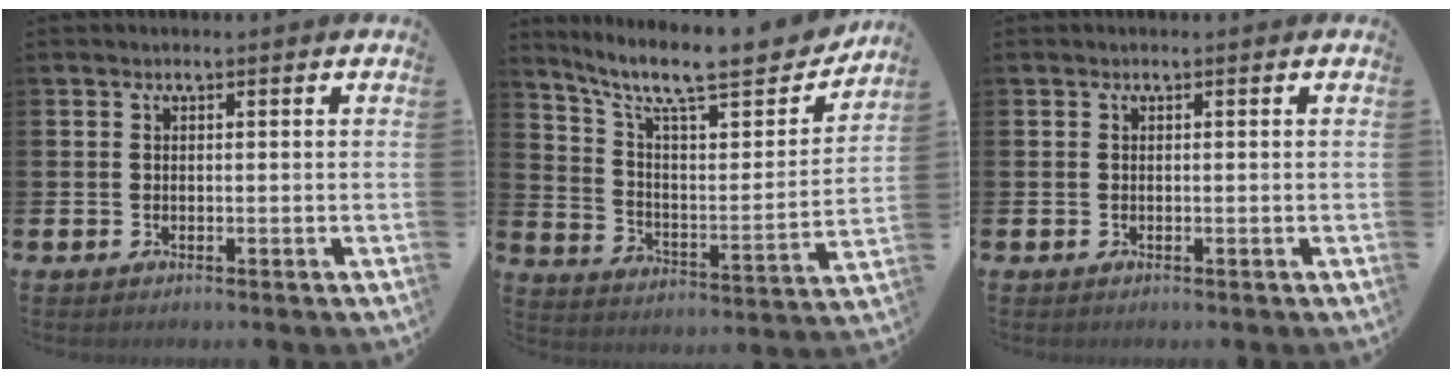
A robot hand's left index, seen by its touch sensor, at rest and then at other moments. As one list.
[{"total": 11.9, "force": [9.7, 3.1, 6.1], "torque": [-0.135, -0.070, 0.161]}, {"total": 0.0}]